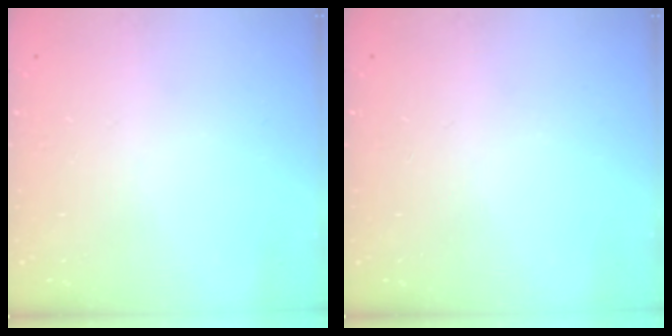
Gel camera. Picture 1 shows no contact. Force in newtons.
{"total": 0.0}